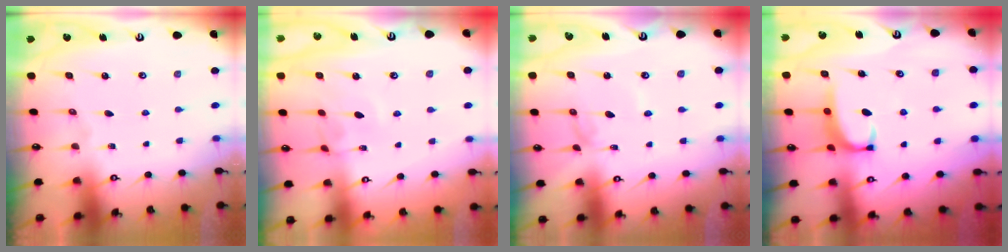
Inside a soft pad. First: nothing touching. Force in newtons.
{"total": 3.0, "press": 3.0, "slide": 0.3}
{"total": 1.6, "press": 1.6, "slide": 0.0}
{"total": 2.3, "press": 2.2, "slide": 0.6}